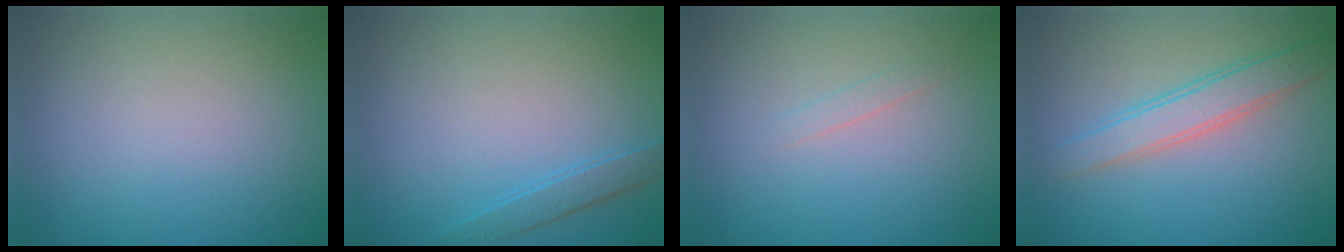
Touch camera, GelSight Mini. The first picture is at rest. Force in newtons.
{"total": 1.6, "press": 1.6, "slide": 0.1}
{"total": 0.6, "press": 0.6, "slide": 0.0}
{"total": 3.1, "press": 3.1, "slide": 0.1}